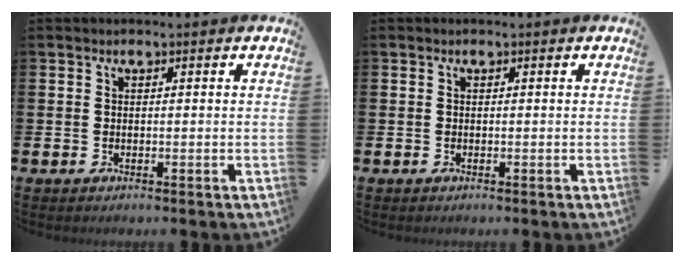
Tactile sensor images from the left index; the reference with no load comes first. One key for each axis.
{"total": 0.0}